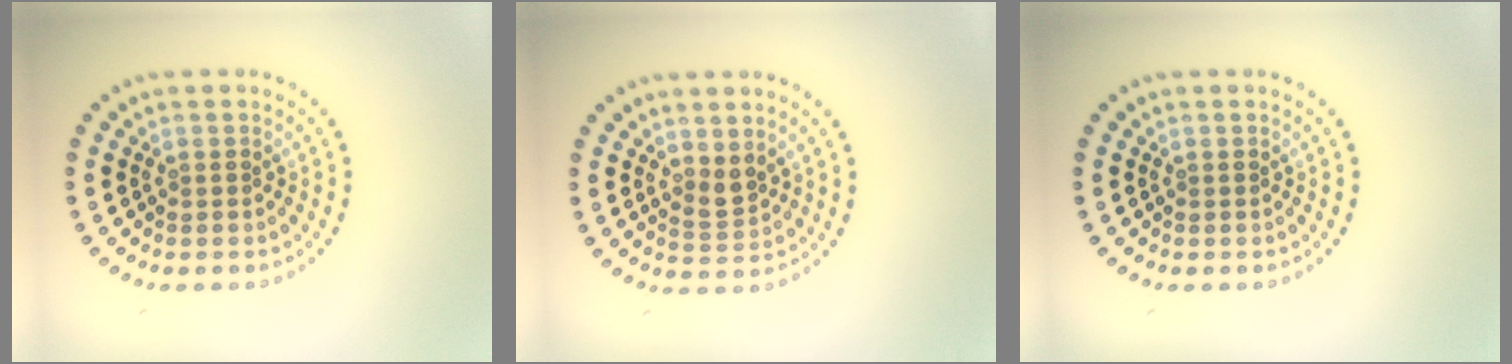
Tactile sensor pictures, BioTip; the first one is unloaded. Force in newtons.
{"total": 1.6, "press": 1.3, "slide": 1.0}
{"total": 0.0}